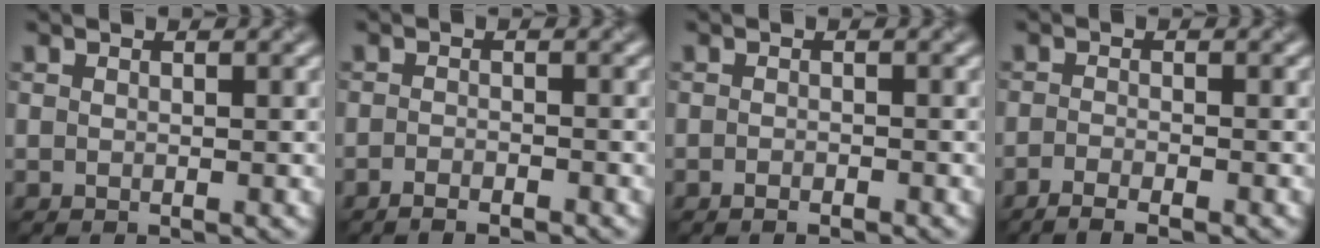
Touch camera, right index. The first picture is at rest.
{"total": 1.7, "force": [-1.5, 0.0, 0.7], "torque": [-0.021, 0.006, -0.027]}
{"total": 0.8, "force": [-0.8, -0.1, 0.1], "torque": [-0.012, 0.005, -0.011]}
{"total": 3.1, "force": [-2.5, 0.5, 1.8], "torque": [-0.039, 0.001, -0.041]}